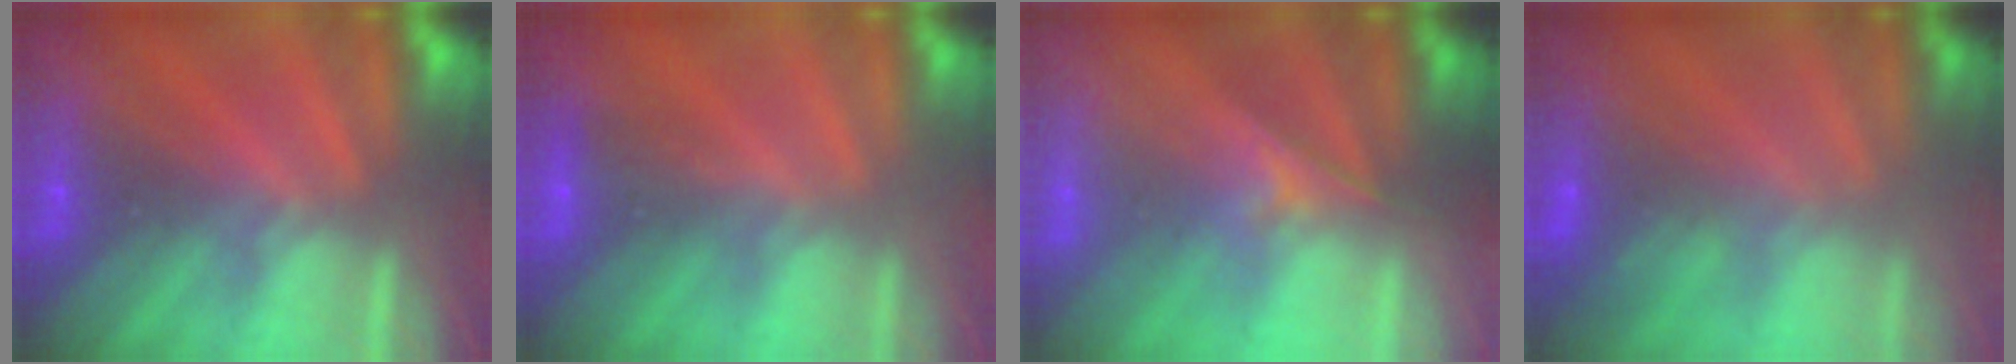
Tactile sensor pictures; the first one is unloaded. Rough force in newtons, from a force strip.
{"total": 3.2}
{"total": 1.9}
{"total": 2.9}